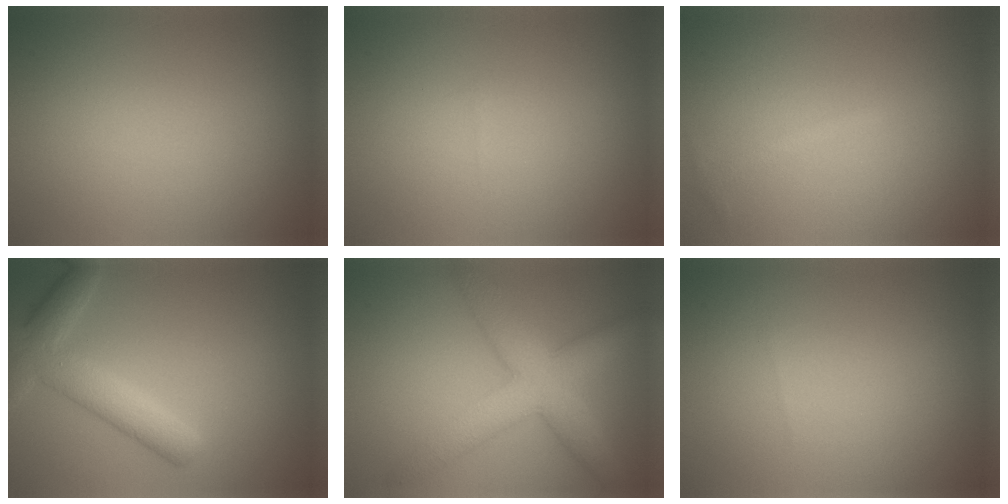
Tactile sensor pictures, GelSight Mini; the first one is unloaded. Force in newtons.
{"total": 0.0}
{"total": 0.9, "press": 0.9, "slide": 0.0}
{"total": 4.6, "press": 4.6, "slide": 0.2}
{"total": 6.6, "press": 6.6, "slide": 0.3}
{"total": 0.0}